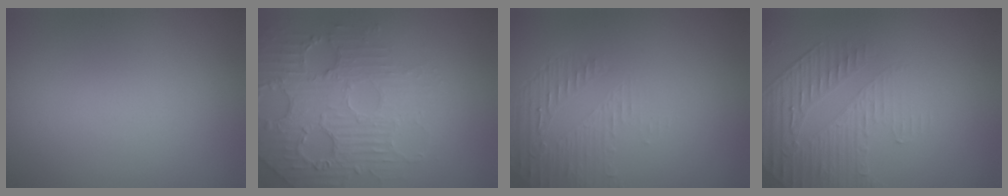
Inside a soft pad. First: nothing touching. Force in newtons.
{"total": 4.8, "press": 4.2, "slide": 2.2}
{"total": 1.7, "press": 0.6, "slide": 1.6}
{"total": 2.2, "press": 1.7, "slide": 1.4}